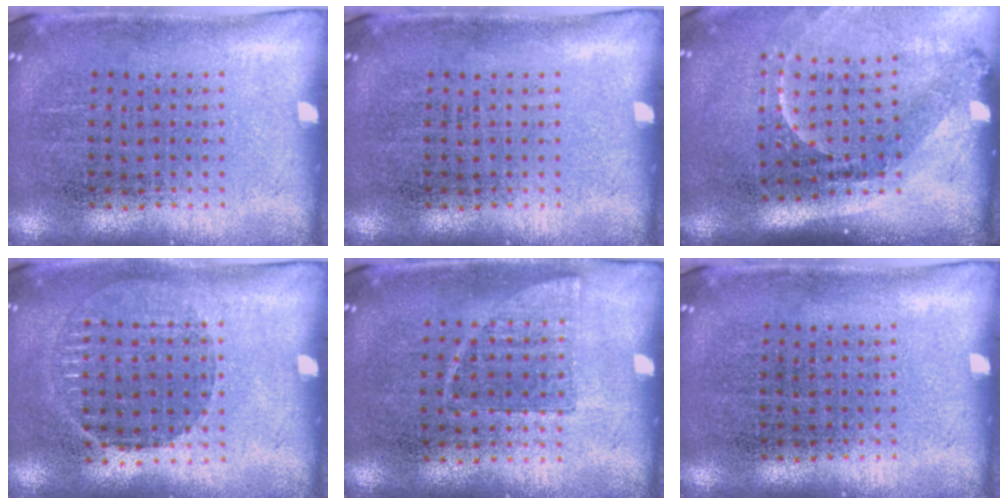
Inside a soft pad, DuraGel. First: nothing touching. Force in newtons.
{"total": 0.0}
{"total": 2.2, "press": 1.5, "slide": 1.6}
{"total": 1.0, "press": 1.0, "slide": 0.1}
{"total": 0.8, "press": 0.7, "slide": 0.3}
{"total": 0.0}